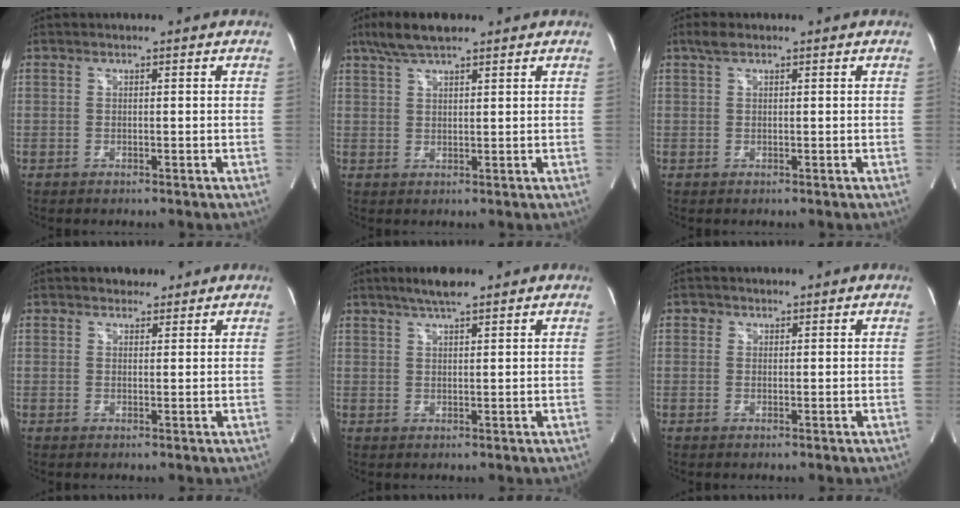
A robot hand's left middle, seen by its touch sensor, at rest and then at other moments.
{"total": 6.0, "force": [4.6, 1.4, 3.7], "torque": [-0.081, 0.021, 0.087]}
{"total": 1.8, "force": [1.2, 0.8, 1.1], "torque": [-0.025, 0.016, 0.024]}
{"total": 2.4, "force": [1.8, 1.4, 0.5], "torque": [-0.009, 0.007, 0.026]}
{"total": 4.2, "force": [3.2, 0.4, 2.6], "torque": [-0.053, 0.010, 0.058]}
{"total": 1.0, "force": [0.5, 0.9, 0.0], "torque": [0.010, 0.001, 0.005]}